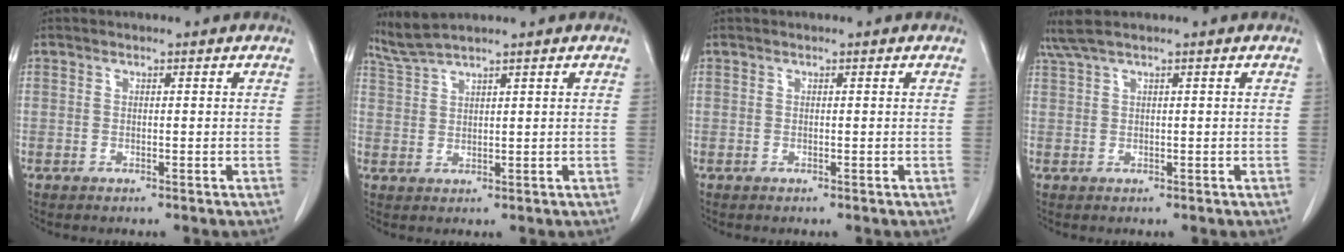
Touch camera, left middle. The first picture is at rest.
{"total": 3.4, "force": [3.2, -1.0, 1.0], "torque": [-0.032, 0.006, 0.076]}
{"total": 0.0}
{"total": 2.7, "force": [2.0, -0.2, 1.8], "torque": [-0.050, 0.021, 0.047]}